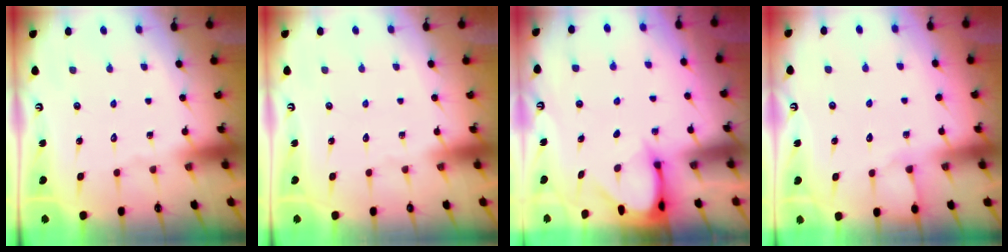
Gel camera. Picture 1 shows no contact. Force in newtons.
{"total": 0.0}
{"total": 3.7, "press": 3.6, "slide": 0.3}
{"total": 5.1, "press": 5.1, "slide": 0.7}